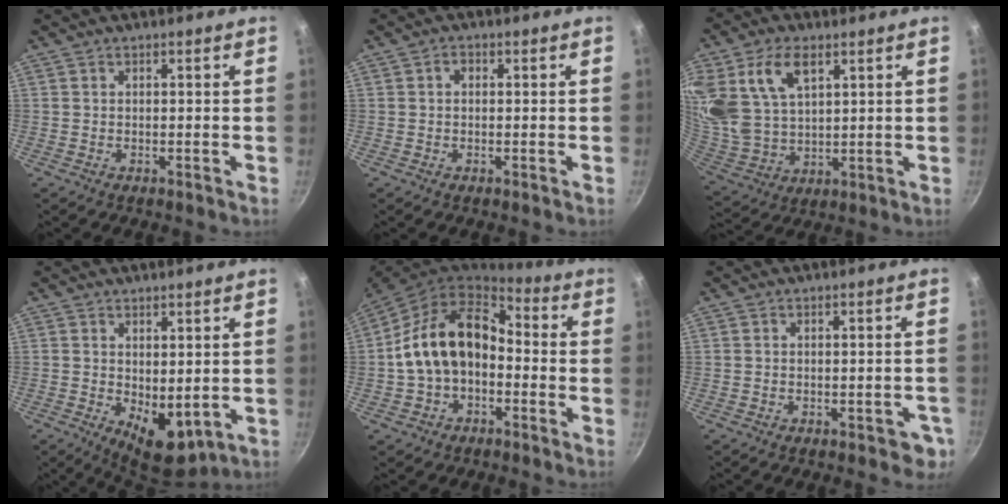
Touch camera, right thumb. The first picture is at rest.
{"total": 1.6, "force": [0.3, 1.2, 1.1], "torque": [-0.016, 0.006, 0.002]}
{"total": 18.2, "force": [7.8, 11.2, 12.0], "torque": [-0.246, -0.016, 0.164]}
{"total": 7.8, "force": [-0.1, 4.4, 6.4], "torque": [-0.069, -0.019, 0.011]}
{"total": 15.4, "force": [-1.3, 10.8, 11.0], "torque": [-0.176, 0.054, -0.032]}
{"total": 4.3, "force": [-1.9, 2.4, 3.1], "torque": [-0.015, 0.022, -0.011]}